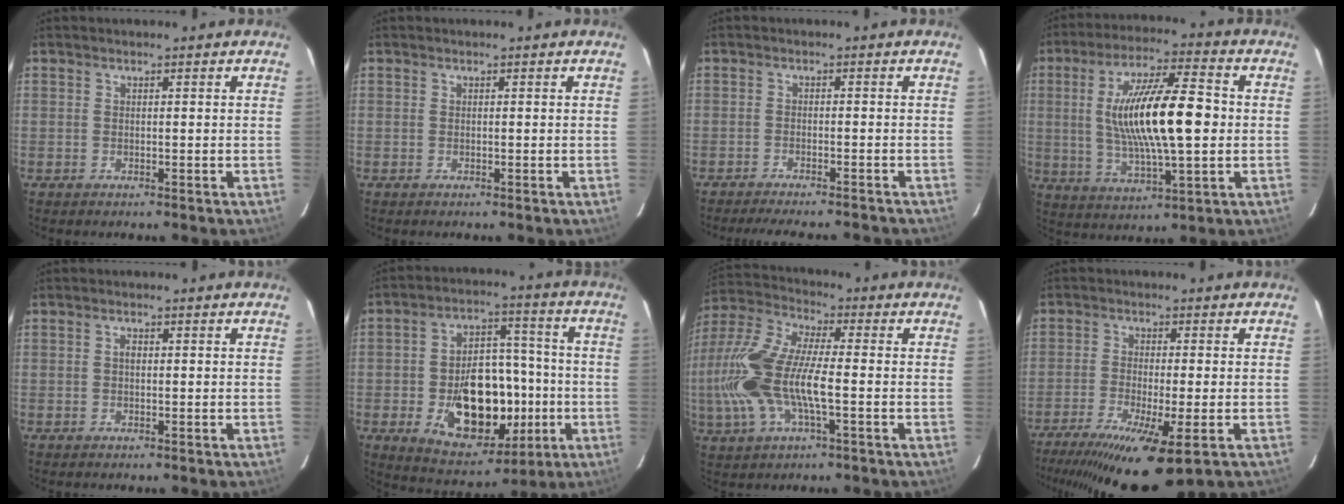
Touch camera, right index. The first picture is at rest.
{"total": 0.0}
{"total": 11.3, "force": [-10.1, 1.7, 4.6], "torque": [-0.099, -0.009, -0.141]}
{"total": 17.9, "force": [0.8, 4.3, 17.3], "torque": [-0.316, 0.006, 0.019]}
{"total": 0.9, "force": [0.1, 0.6, 0.6], "torque": [-0.011, 0.004, 0.000]}
{"total": 18.9, "force": [-4.5, 11.6, 14.3], "torque": [-0.258, 0.017, -0.047]}
{"total": 18.6, "force": [-2.8, 6.5, 17.1], "torque": [-0.361, 0.000, -0.063]}
{"total": 15.2, "force": [-9.4, 2.3, 11.7], "torque": [-0.241, -0.056, -0.157]}